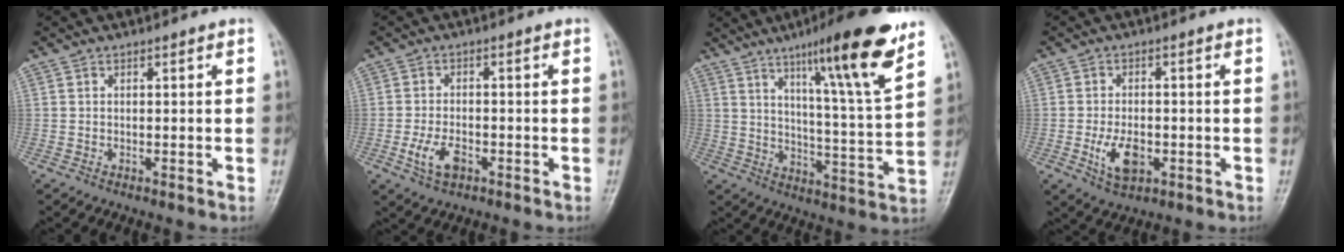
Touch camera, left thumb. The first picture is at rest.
{"total": 5.0, "force": [-2.0, 2.7, 3.7], "torque": [-0.076, 0.006, -0.036]}
{"total": 18.7, "force": [11.4, 1.6, 14.8], "torque": [-0.205, -0.058, 0.173]}
{"total": 6.2, "force": [-1.7, 3.5, 4.8], "torque": [-0.084, 0.000, -0.025]}